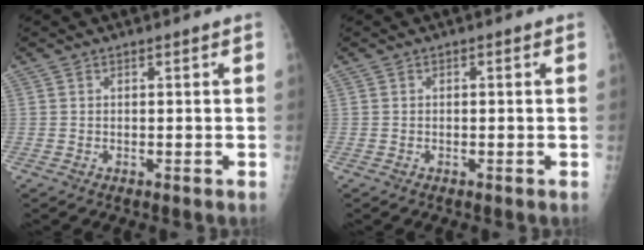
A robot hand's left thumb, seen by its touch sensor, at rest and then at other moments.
{"total": 0.0}